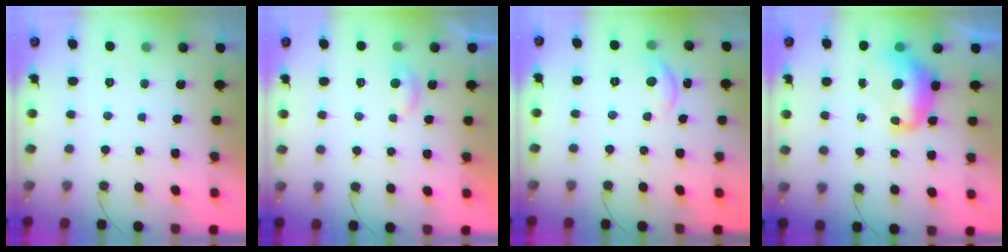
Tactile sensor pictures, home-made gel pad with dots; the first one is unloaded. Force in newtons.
{"total": 3.5, "press": 3.4, "slide": 0.3}
{"total": 6.5, "press": 6.5, "slide": 0.7}
{"total": 10.5, "press": 10.5, "slide": 0.9}